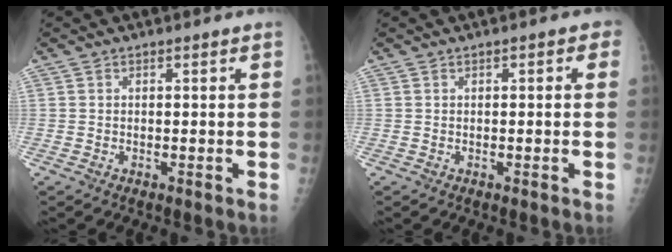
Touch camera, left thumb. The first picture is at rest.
{"total": 1.6, "force": [0.4, 0.9, 1.2], "torque": [-0.004, 0.004, -0.002]}